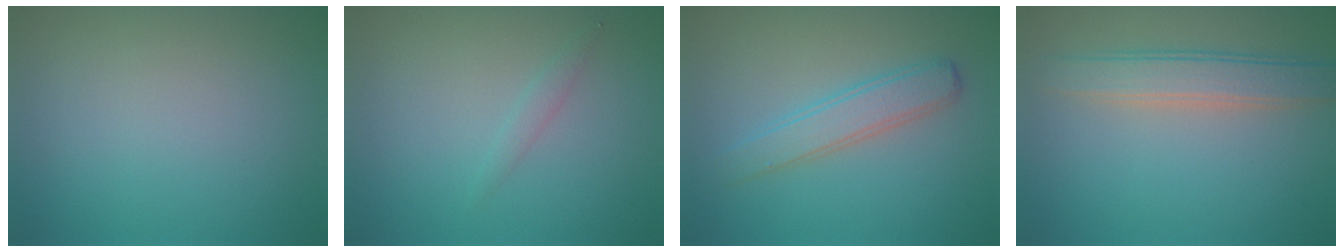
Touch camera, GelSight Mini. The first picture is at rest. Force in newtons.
{"total": 0.8, "press": 0.8, "slide": 0.1}
{"total": 2.9, "press": 2.9, "slide": 0.0}
{"total": 3.5, "press": 3.5, "slide": 0.2}